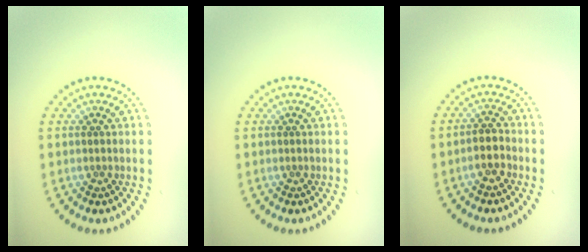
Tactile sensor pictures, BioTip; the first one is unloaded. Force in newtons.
{"total": 0.0}
{"total": 2.1, "press": 1.9, "slide": 0.9}